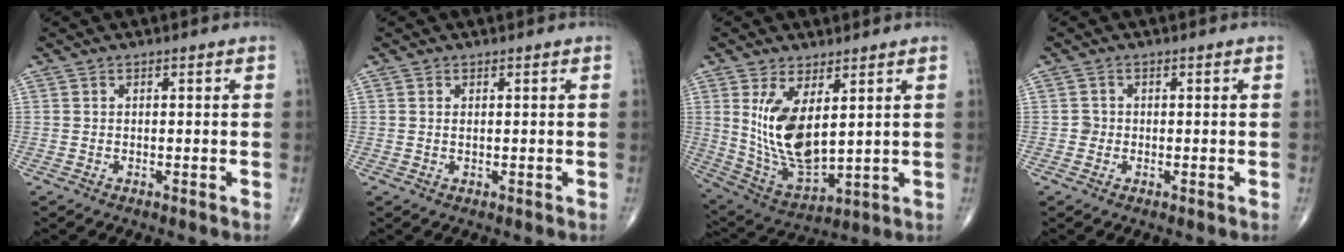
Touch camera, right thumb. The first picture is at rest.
{"total": 0.5, "force": [0.2, 0.2, 0.4], "torque": [-0.011, 0.000, 0.004]}
{"total": 13.4, "force": [3.3, 6.3, 11.4], "torque": [-0.213, -0.027, 0.087]}
{"total": 1.3, "force": [-0.2, 1.2, 0.2], "torque": [0.004, 0.005, -0.006]}